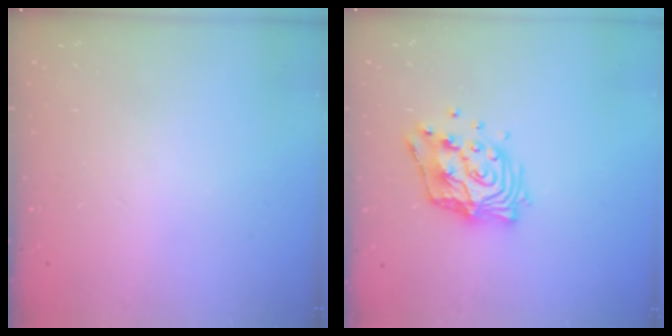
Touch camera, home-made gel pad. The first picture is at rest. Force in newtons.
{"total": 13.7, "press": 13.6, "slide": 1.5}